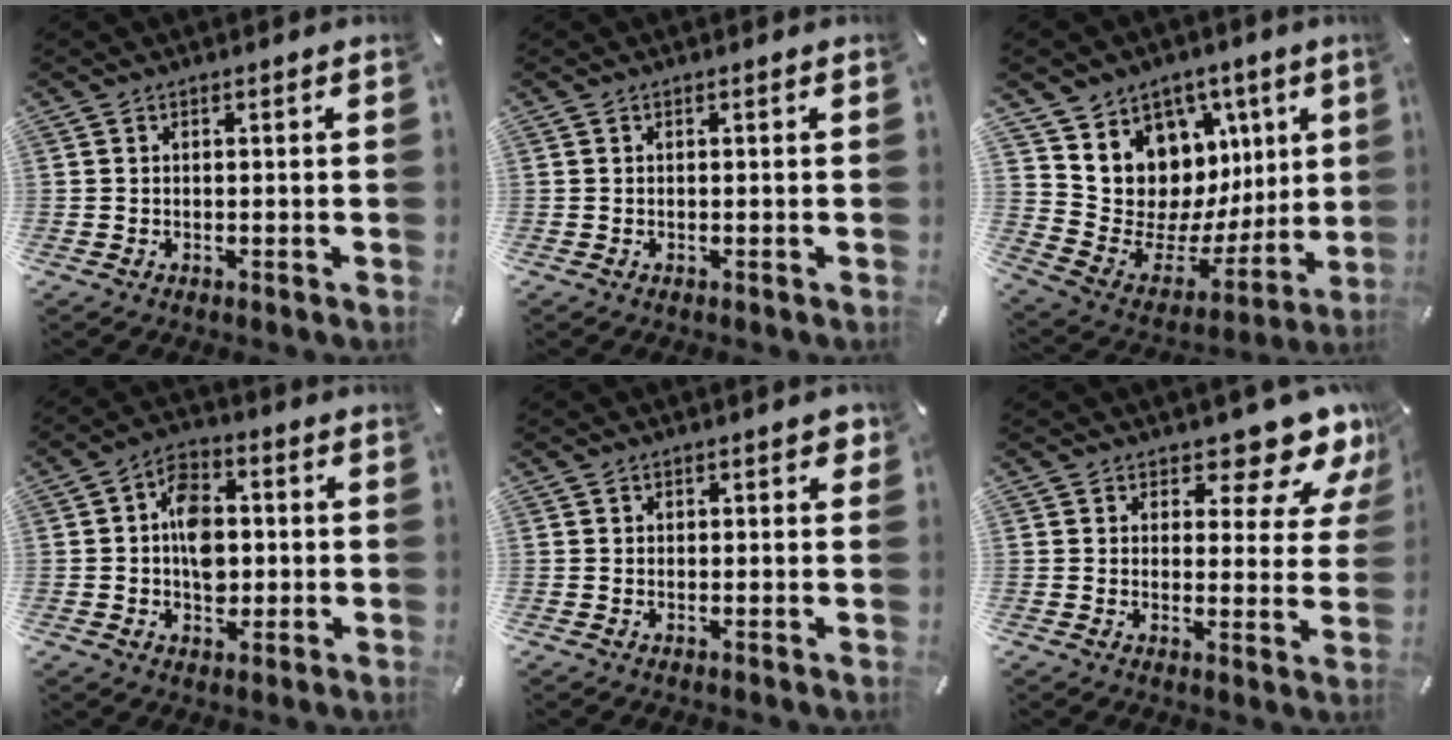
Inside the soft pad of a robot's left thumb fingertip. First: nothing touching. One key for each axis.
{"total": 0.0}
{"total": 11.7, "fx": 4.9, "fy": 10.4, "fz": 2.2, "tx": -0.024, "ty": -0.083, "tz": 0.108}
{"total": 9.8, "fx": -0.1, "fy": 7.2, "fz": 6.7, "tx": -0.103, "ty": 0.006, "tz": -0.003}
{"total": 1.4, "fx": 0.8, "fy": 0.8, "fz": 0.7, "tx": 0.001, "ty": -0.003, "tz": 0.010}
{"total": 10.0, "fx": 7.6, "fy": 3.9, "fz": 5.1, "tx": -0.060, "ty": -0.063, "tz": 0.128}